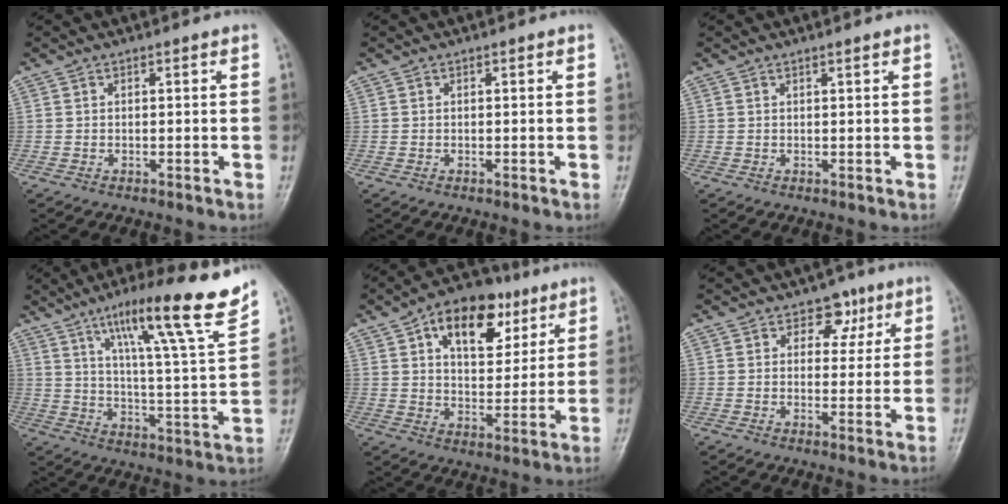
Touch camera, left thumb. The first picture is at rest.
{"total": 0.0}
{"total": 0.6, "force": [0.5, 0.0, 0.4], "torque": [-0.008, -0.002, 0.008]}
{"total": 19.3, "force": [12.9, 1.0, 14.3], "torque": [-0.196, -0.065, 0.198]}
{"total": 15.2, "force": [7.3, 8.9, 9.9], "torque": [-0.108, -0.016, 0.116]}
{"total": 4.9, "force": [2.5, 3.7, 2.2], "torque": [0.008, -0.007, 0.031]}